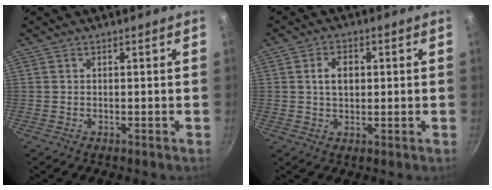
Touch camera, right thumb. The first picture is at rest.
{"total": 4.3, "force": [0.6, 3.1, 3.0], "torque": [-0.034, 0.007, 0.007]}